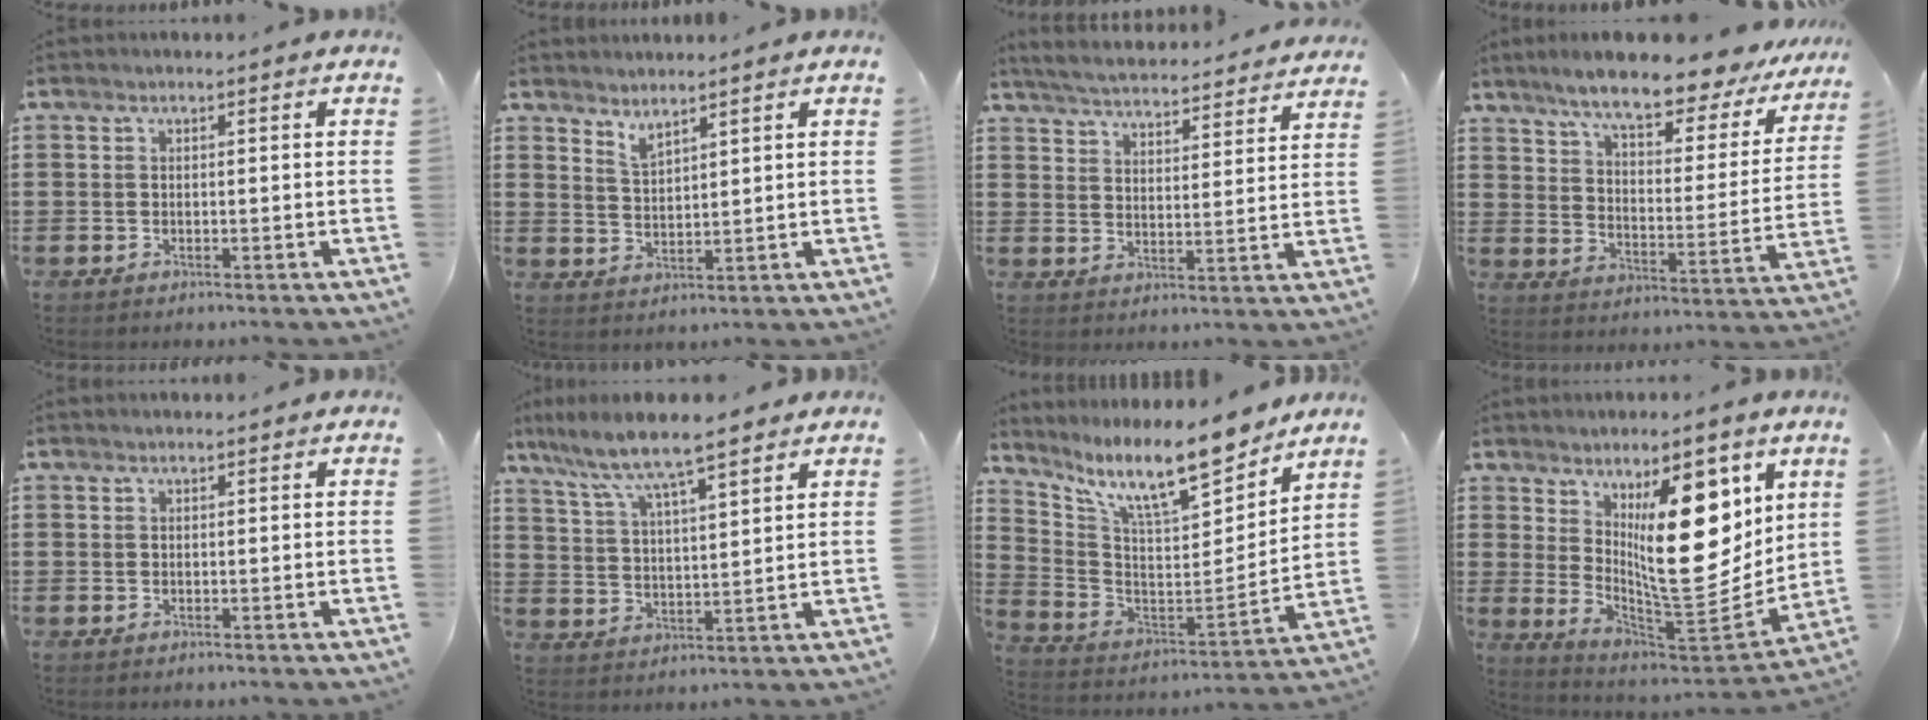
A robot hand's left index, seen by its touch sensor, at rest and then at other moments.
{"total": 3.0, "force": [2.9, 0.4, 0.7], "torque": [-0.020, -0.006, 0.055]}
{"total": 4.5, "force": [4.4, -0.4, 0.5], "torque": [-0.035, -0.037, 0.073]}
{"total": 9.4, "force": [8.1, 0.8, 4.8], "torque": [-0.109, -0.049, 0.130]}
{"total": 0.5, "force": [0.5, 0.0, 0.2], "torque": [-0.005, -0.002, 0.010]}
{"total": 7.1, "force": [6.0, 0.8, 3.7], "torque": [-0.097, -0.029, 0.099]}
{"total": 12.9, "force": [10.3, 2.3, 7.4], "torque": [-0.165, -0.065, 0.175]}
{"total": 17.0, "force": [6.0, 6.6, 14.4], "torque": [-0.208, -0.039, 0.106]}